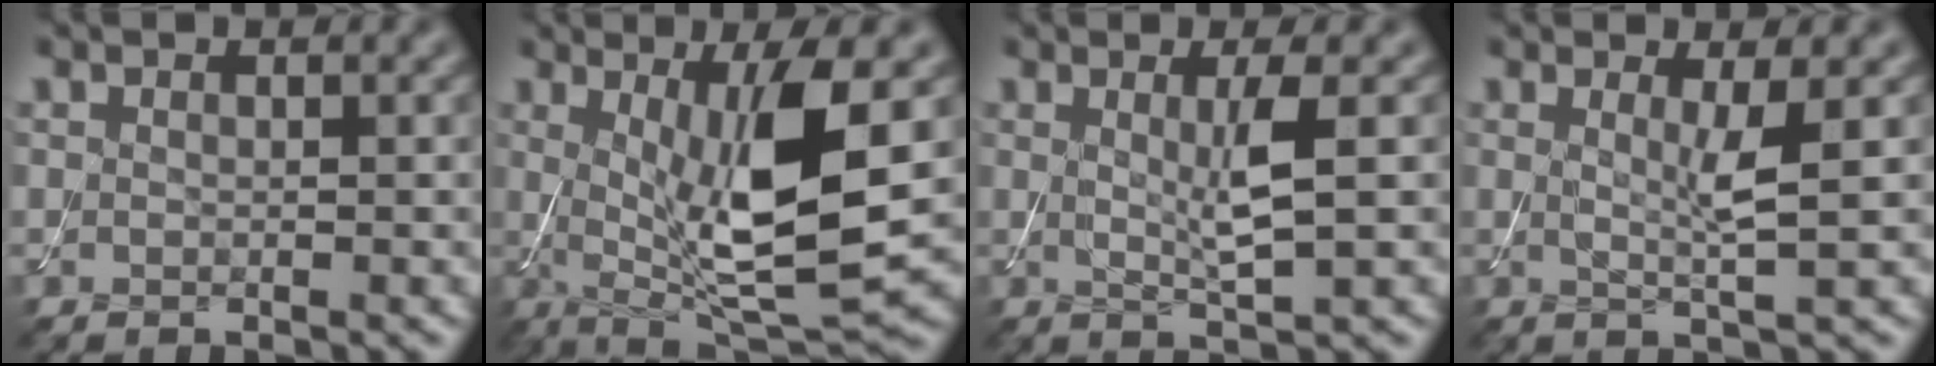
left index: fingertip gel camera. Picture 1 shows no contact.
{"total": 10.4, "force": [0.9, 2.7, 10.0], "torque": [-0.163, -0.014, 0.026]}
{"total": 3.3, "force": [0.5, 0.5, 3.2], "torque": [-0.057, -0.010, 0.010]}
{"total": 2.6, "force": [0.5, 0.4, 2.5], "torque": [-0.044, -0.008, 0.005]}